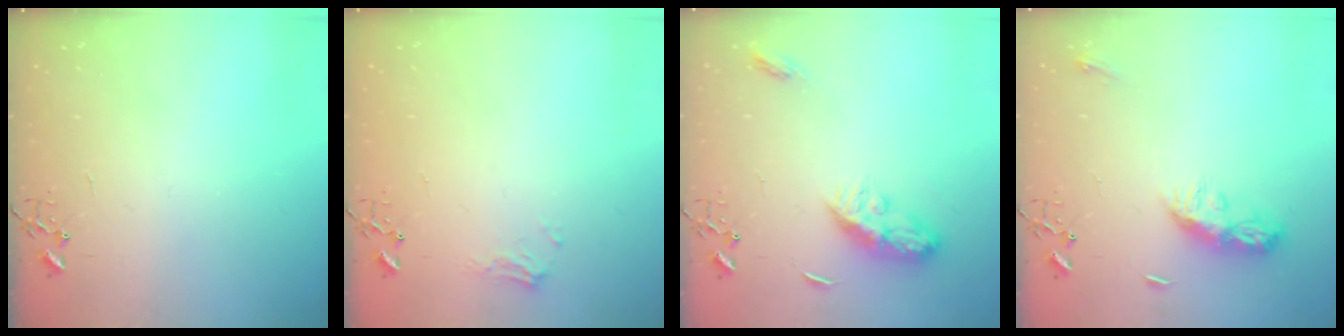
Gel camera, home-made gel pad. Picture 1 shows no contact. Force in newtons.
{"total": 7.2, "press": 7.2, "slide": 0.8}
{"total": 9.7, "press": 9.7, "slide": 0.1}
{"total": 8.7, "press": 8.7, "slide": 0.4}